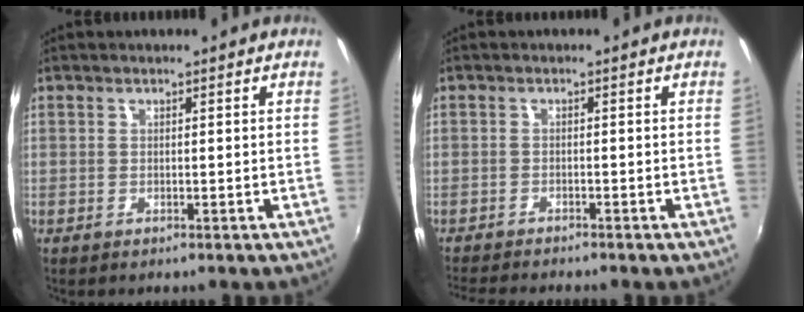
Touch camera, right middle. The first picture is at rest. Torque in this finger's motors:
{"motor_torque": [1.02, -1.12, 0.10, 0.06]}